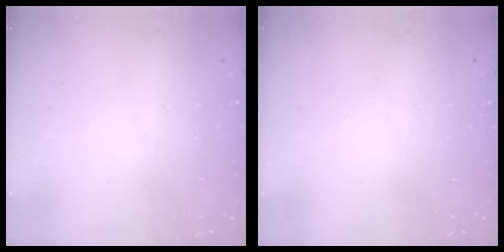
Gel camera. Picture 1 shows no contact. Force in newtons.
{"total": 0.0}